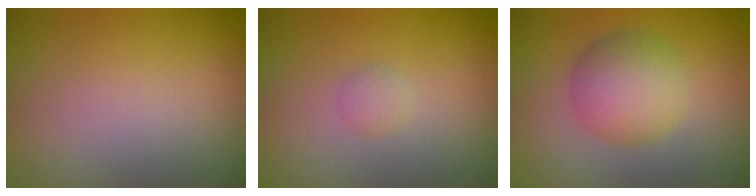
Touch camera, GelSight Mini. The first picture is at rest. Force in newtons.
{"total": 1.0, "press": 1.0, "slide": 0.0}
{"total": 4.9, "press": 4.9, "slide": 0.0}